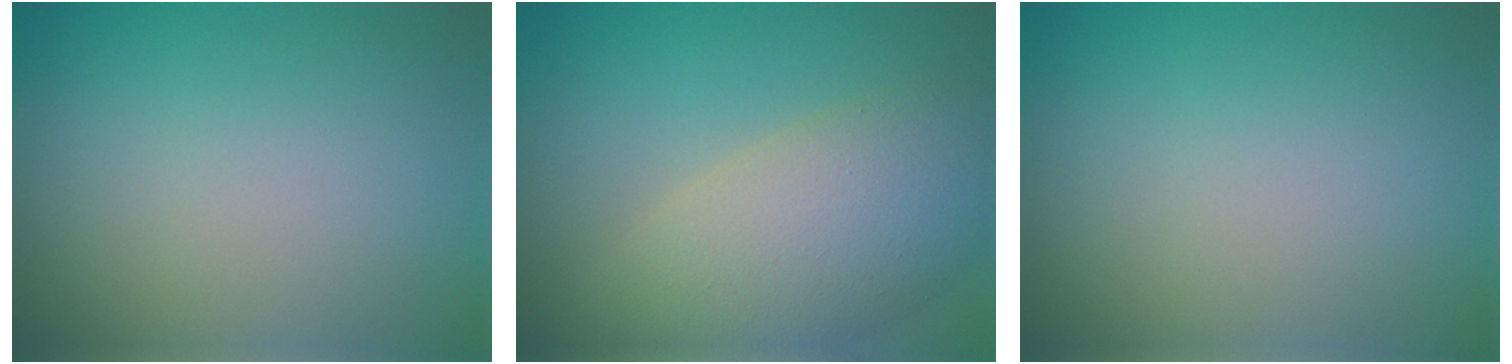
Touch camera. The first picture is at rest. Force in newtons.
{"total": 8.5, "press": 8.5, "slide": 0.7}
{"total": 0.0}